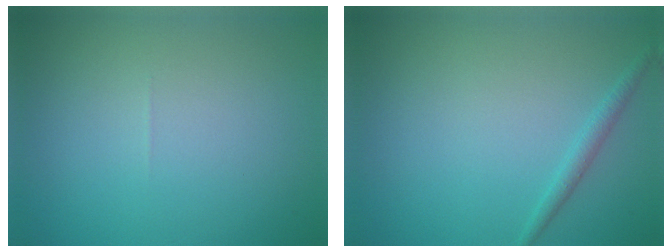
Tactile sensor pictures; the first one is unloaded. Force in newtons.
{"total": 1.1, "press": 1.1, "slide": 0.1}